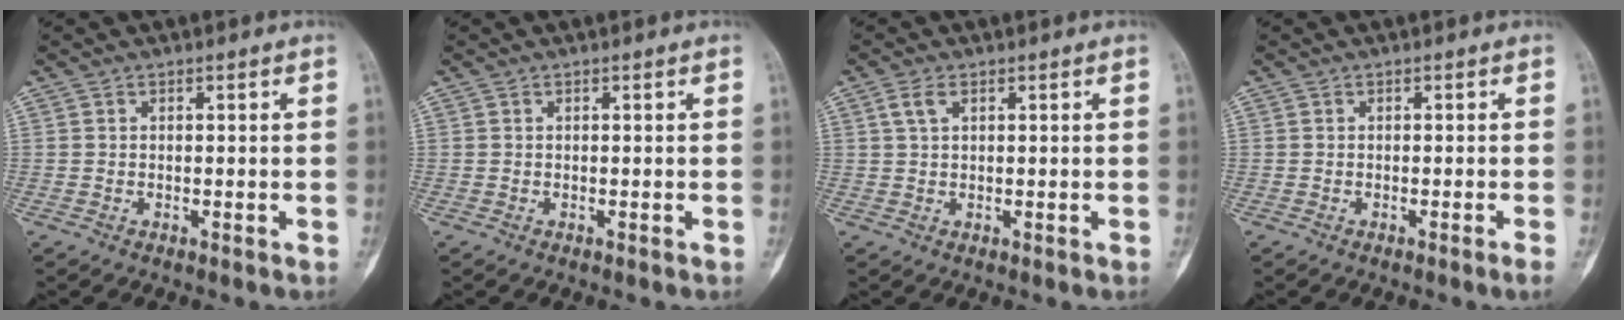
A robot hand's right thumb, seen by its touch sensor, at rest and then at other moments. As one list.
[{"total": 0.0}, {"total": 2.6, "force": [1.1, 1.2, 1.9], "torque": [-0.045, 0.009, 0.026]}, {"total": 1.1, "force": [-0.7, -0.3, 0.8], "torque": [-0.017, 0.002, -0.009]}]